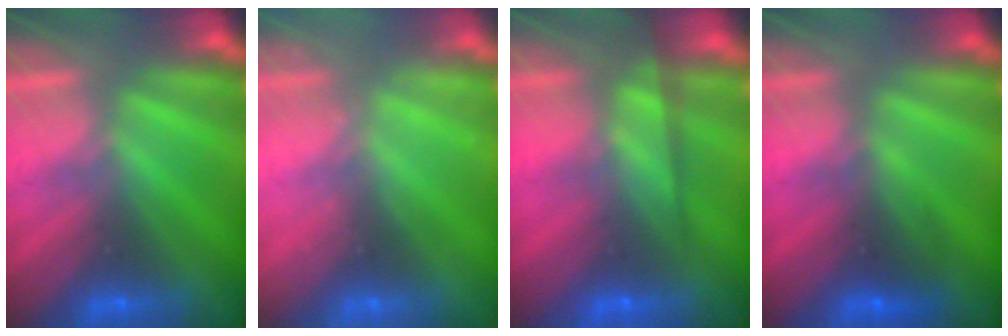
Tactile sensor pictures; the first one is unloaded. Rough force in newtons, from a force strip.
{"total": 2.2}
{"total": 7.3}
{"total": 2.7}